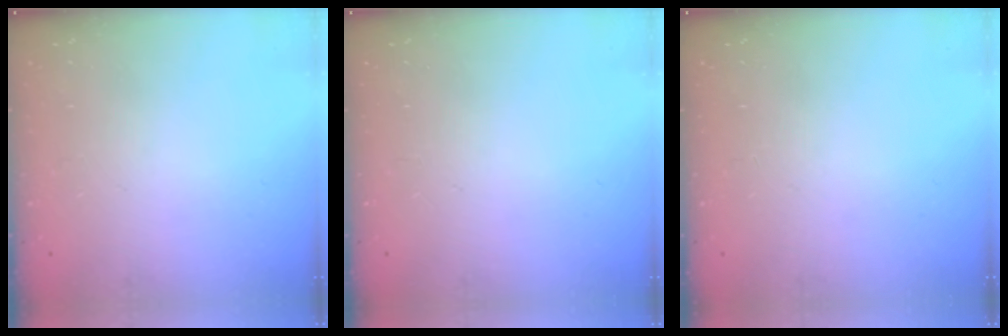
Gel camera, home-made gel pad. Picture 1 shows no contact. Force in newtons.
{"total": 0.0}
{"total": 0.0}